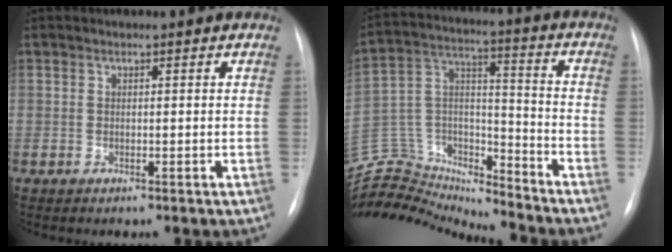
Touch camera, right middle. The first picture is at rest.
{"total": 19.6, "force": [-19.0, 3.5, 2.7], "torque": [-0.059, 0.062, -0.318]}